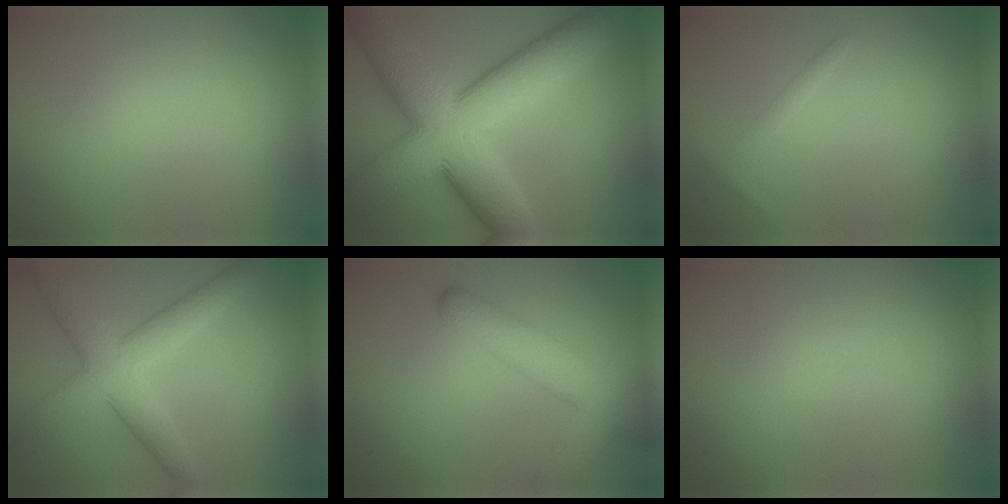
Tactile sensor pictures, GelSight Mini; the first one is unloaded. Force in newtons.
{"total": 14.6, "press": 14.6, "slide": 0.2}
{"total": 0.9, "press": 0.9, "slide": 0.1}
{"total": 5.8, "press": 5.8, "slide": 0.4}
{"total": 6.5, "press": 6.5, "slide": 0.3}
{"total": 0.0}